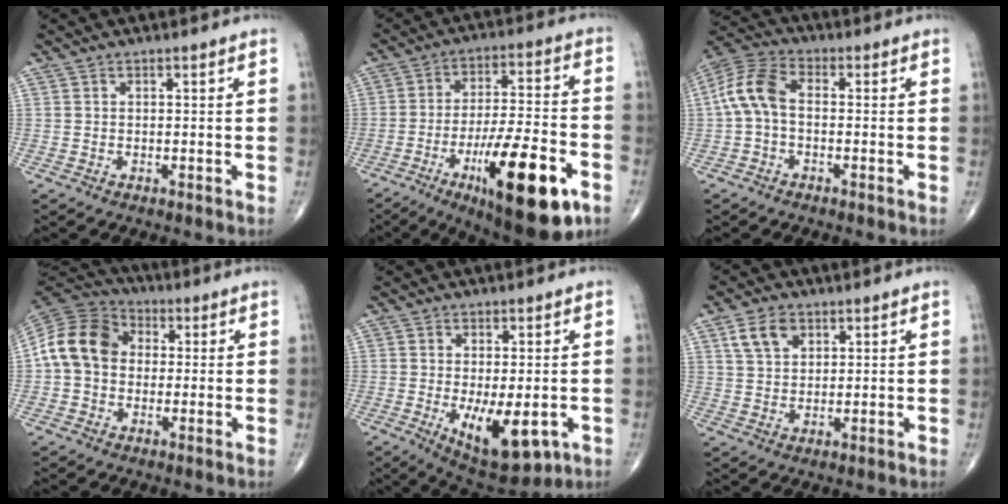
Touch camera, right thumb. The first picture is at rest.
{"total": 21.5, "force": [-9.5, 5.9, 18.4], "torque": [-0.273, 0.034, -0.142]}
{"total": 8.7, "force": [-0.5, 5.1, 7.0], "torque": [-0.149, 0.028, -0.022]}
{"total": 12.2, "force": [0.6, 9.8, 7.3], "torque": [-0.126, 0.033, -0.003]}
{"total": 11.6, "force": [-3.1, 5.0, 10.0], "torque": [-0.142, -0.017, -0.032]}
{"total": 6.1, "force": [2.9, 4.0, 3.5], "torque": [-0.049, -0.008, 0.055]}